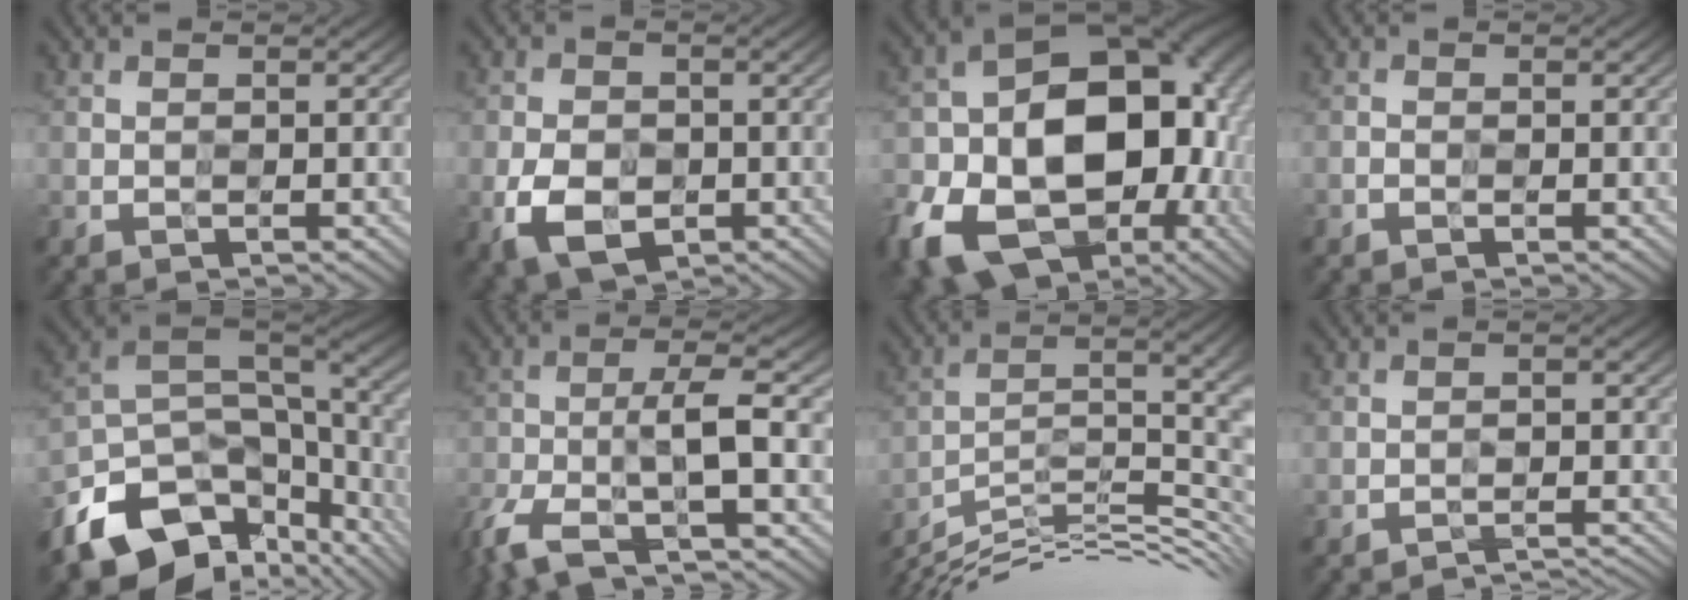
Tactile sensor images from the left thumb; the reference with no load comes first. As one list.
[{"total": 6.6, "force": [-2.1, 4.4, 4.4], "torque": [-0.095, -0.012, -0.043]}, {"total": 21.5, "force": [-5.6, 15.3, 14.1], "torque": [-0.271, -0.040, -0.078]}, {"total": 0.6, "force": [-0.4, 0.2, 0.3], "torque": [-0.007, 0.001, -0.010]}, {"total": 15.6, "force": [-8.2, 9.4, 9.4], "torque": [-0.225, -0.029, -0.125]}, {"total": 9.0, "force": [-5.0, 1.9, 7.3], "torque": [-0.141, 0.000, -0.112]}, {"total": 14.1, "force": [-8.7, 3.5, 10.5], "torque": [-0.192, 0.001, -0.150]}, {"total": 2.7, "force": [-2.6, 0.1, 0.6], "torque": [-0.011, 0.009, -0.040]}]